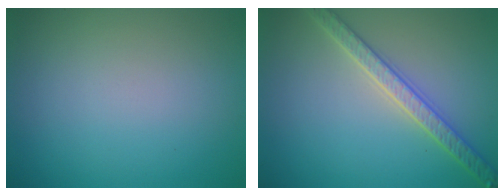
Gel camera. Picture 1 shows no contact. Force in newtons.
{"total": 3.6, "press": 3.5, "slide": 0.7}